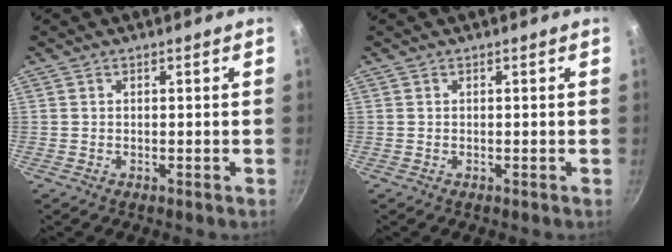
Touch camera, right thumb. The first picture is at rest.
{"total": 0.0}